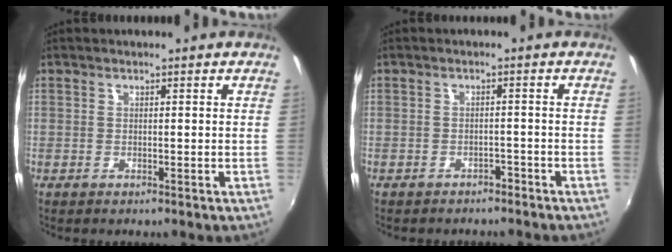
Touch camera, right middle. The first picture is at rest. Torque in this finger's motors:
{"motor_torque": [1.05, -1.09, 0.12, 0.07]}